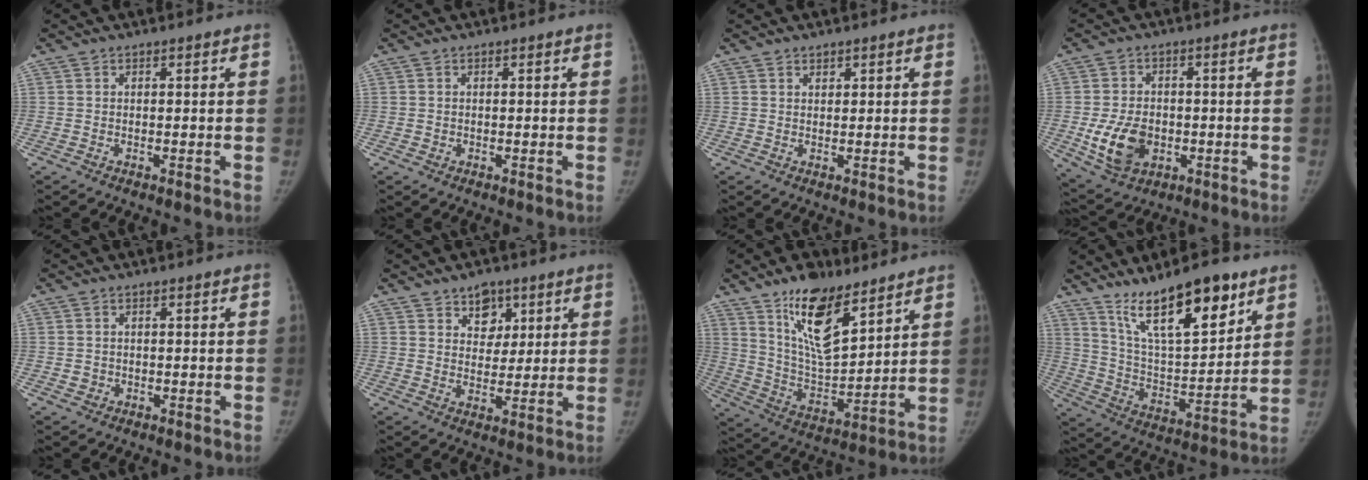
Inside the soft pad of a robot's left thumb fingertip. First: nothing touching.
{"total": 0.7, "force": [-0.1, 0.7, 0.1], "torque": [0.002, 0.003, -0.004]}
{"total": 1.1, "force": [0.8, 0.7, 0.4], "torque": [0.001, -0.005, 0.012]}
{"total": 10.6, "force": [-2.3, 7.6, 7.0], "torque": [-0.108, 0.000, -0.029]}
{"total": 1.6, "force": [-0.3, 1.6, 0.4], "torque": [0.001, 0.005, -0.002]}
{"total": 6.3, "force": [3.4, 4.5, 2.7], "torque": [-0.005, -0.017, 0.052]}
{"total": 15.8, "force": [10.1, 6.3, 10.4], "torque": [-0.148, -0.065, 0.191]}
{"total": 18.6, "force": [12.2, 6.0, 12.7], "torque": [-0.173, -0.068, 0.220]}